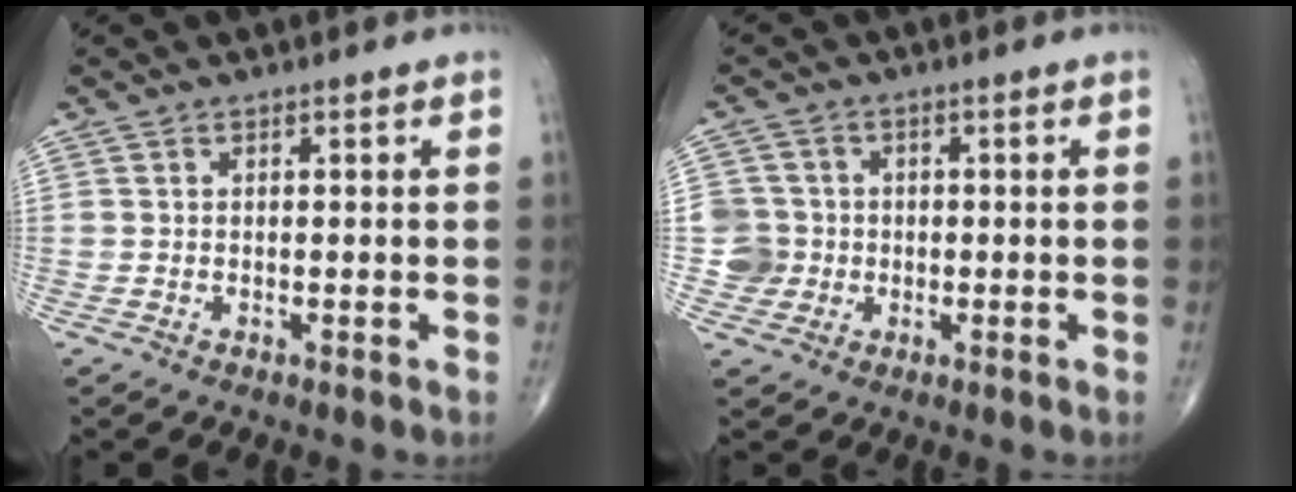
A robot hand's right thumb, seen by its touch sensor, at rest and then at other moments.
{"total": 4.6, "force": [-0.6, 4.5, 0.0], "torque": [0.031, 0.012, -0.016]}